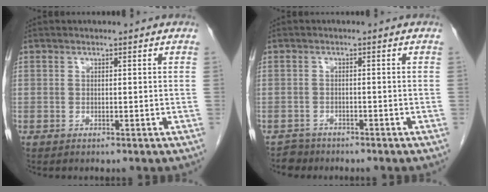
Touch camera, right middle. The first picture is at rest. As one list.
[{"total": 2.2, "force": [-1.8, 1.1, -0.7], "torque": [0.006, 0.003, -0.030]}]